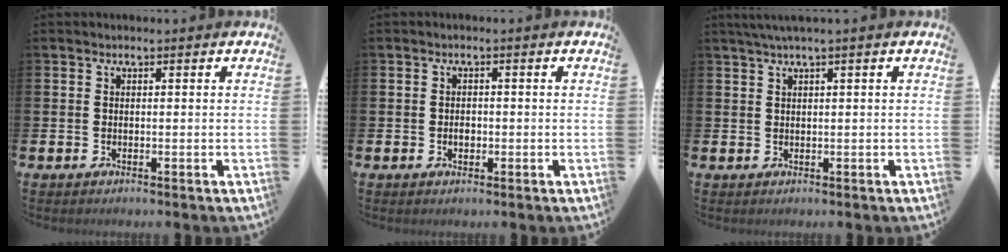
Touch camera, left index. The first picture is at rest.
{"total": 1.5, "force": [-0.3, 1.1, 1.0], "torque": [-0.008, 0.001, -0.009]}
{"total": 1.8, "force": [1.2, -0.3, 1.3], "torque": [-0.034, 0.004, 0.024]}